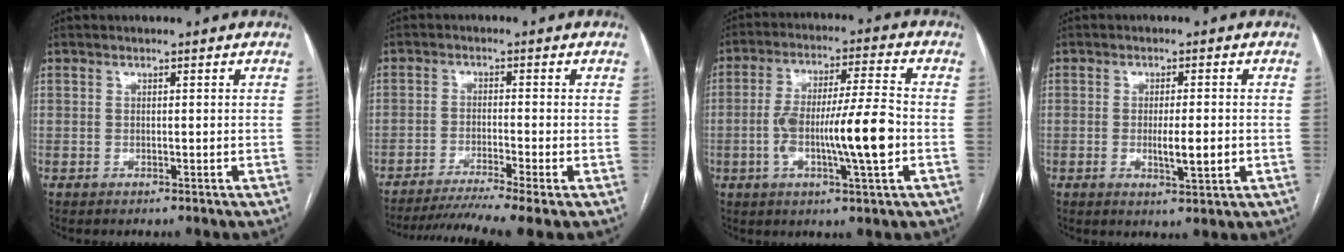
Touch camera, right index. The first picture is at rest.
{"total": 9.3, "force": [-7.4, -1.1, 5.6], "torque": [-0.089, -0.017, -0.119]}
{"total": 12.8, "force": [-2.6, 1.0, 12.5], "torque": [-0.223, 0.007, -0.047]}
{"total": 4.7, "force": [-0.8, 0.7, 4.6], "torque": [-0.080, -0.008, -0.010]}